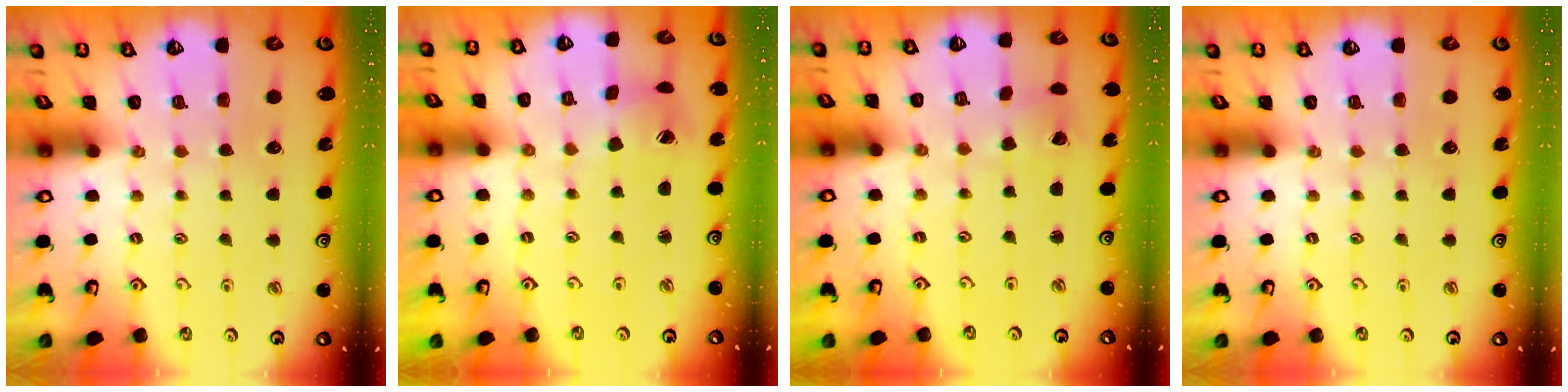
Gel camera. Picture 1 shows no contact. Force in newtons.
{"total": 4.6, "press": 4.6, "slide": 0.6}
{"total": 1.9, "press": 1.8, "slide": 0.3}
{"total": 0.0}